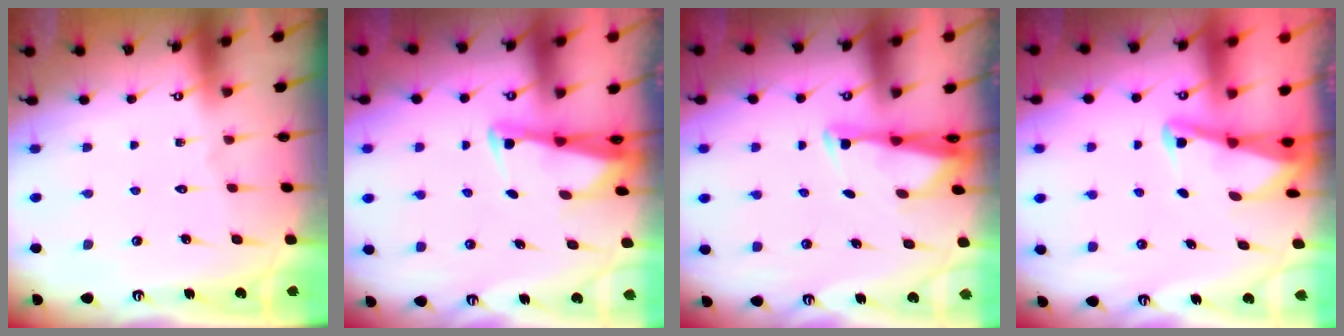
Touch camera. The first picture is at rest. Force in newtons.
{"total": 2.4, "press": 2.4, "slide": 0.5}
{"total": 2.9, "press": 2.8, "slide": 0.7}
{"total": 2.2, "press": 2.2, "slide": 0.3}